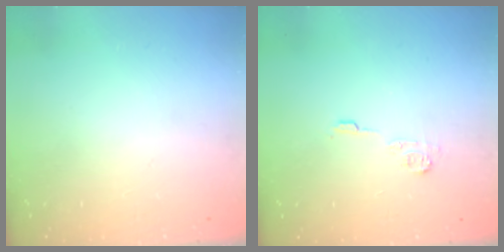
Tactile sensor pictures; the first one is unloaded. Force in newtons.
{"total": 5.6, "press": 5.6, "slide": 0.7}